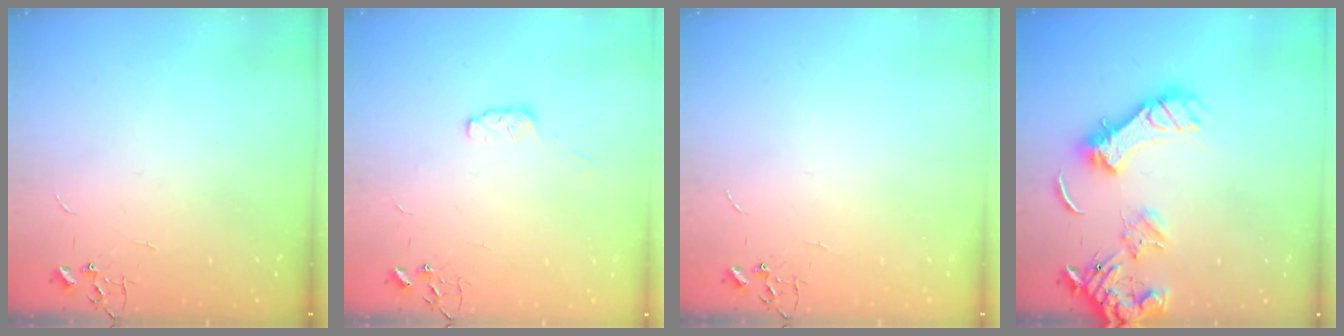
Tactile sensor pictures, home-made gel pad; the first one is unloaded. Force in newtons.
{"total": 5.0, "press": 4.9, "slide": 0.7}
{"total": 0.0}
{"total": 15.8, "press": 15.6, "slide": 2.2}